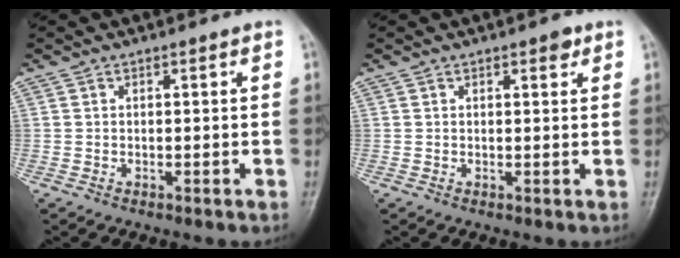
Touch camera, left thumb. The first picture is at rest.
{"total": 1.9, "force": [1.1, 0.8, 1.3], "torque": [-0.010, -0.004, 0.013]}